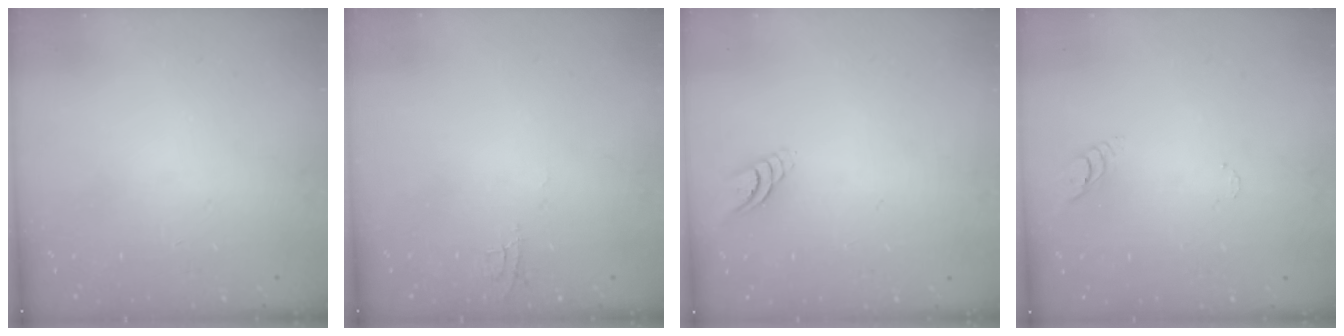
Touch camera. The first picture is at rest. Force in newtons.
{"total": 2.9, "press": 2.9, "slide": 0.3}
{"total": 5.7, "press": 5.6, "slide": 0.7}
{"total": 3.8, "press": 3.7, "slide": 0.4}